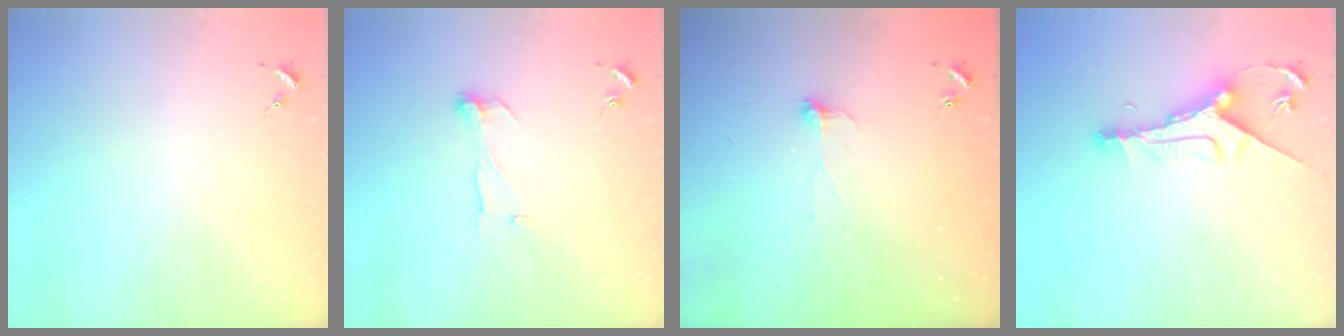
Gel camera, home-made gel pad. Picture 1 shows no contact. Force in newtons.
{"total": 7.0, "press": 7.0, "slide": 0.1}
{"total": 5.1, "press": 5.1, "slide": 0.4}
{"total": 12.3, "press": 12.2, "slide": 0.9}